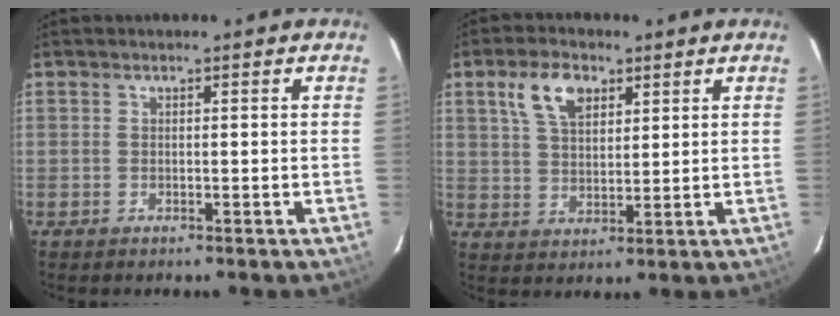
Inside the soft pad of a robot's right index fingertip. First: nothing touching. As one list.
[{"total": 7.8, "force": [4.0, 4.2, 5.2], "torque": [-0.101, 0.017, 0.075]}]